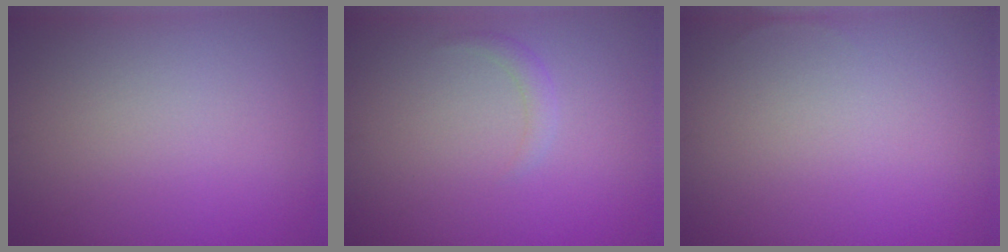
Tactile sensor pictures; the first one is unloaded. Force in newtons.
{"total": 1.0, "press": 1.0, "slide": 0.0}
{"total": 0.0}